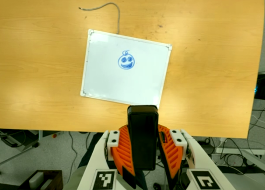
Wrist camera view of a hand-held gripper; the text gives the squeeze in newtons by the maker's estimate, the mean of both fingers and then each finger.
{"total": 10.7, "left": 8.6, "right": 12.9}